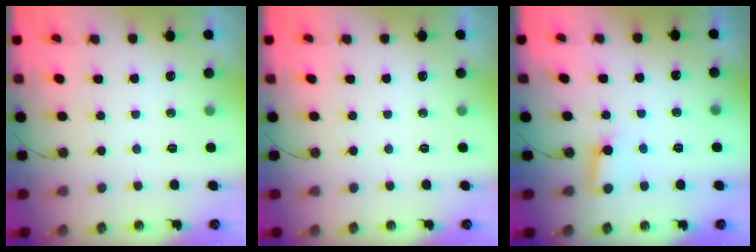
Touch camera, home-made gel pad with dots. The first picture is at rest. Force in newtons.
{"total": 0.0}
{"total": 3.0, "press": 2.9, "slide": 0.3}